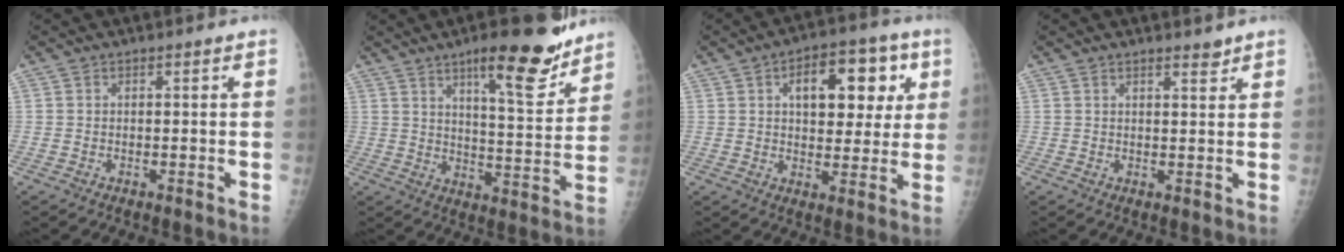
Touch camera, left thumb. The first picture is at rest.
{"total": 14.8, "force": [10.0, 3.7, 10.4], "torque": [-0.121, -0.065, 0.150]}
{"total": 14.1, "force": [4.8, 7.9, 10.6], "torque": [-0.096, 0.008, 0.068]}
{"total": 1.7, "force": [1.5, 0.4, 0.8], "torque": [-0.008, -0.011, 0.022]}